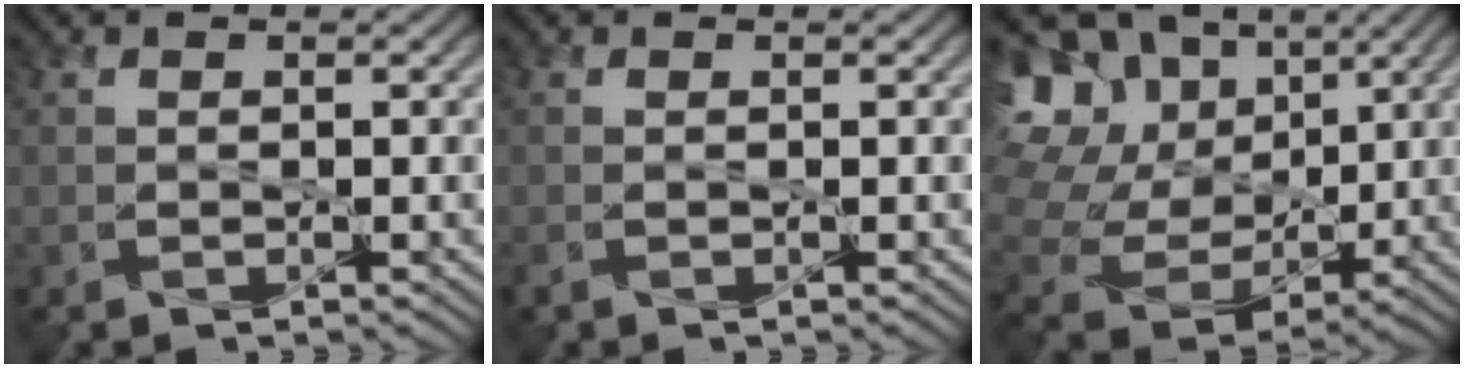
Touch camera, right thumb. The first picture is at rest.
{"total": 0.8, "force": [-0.4, 0.1, 0.7], "torque": [-0.016, -0.004, -0.009]}
{"total": 17.2, "force": [4.7, 14.1, 8.8], "torque": [-0.286, 0.029, 0.120]}